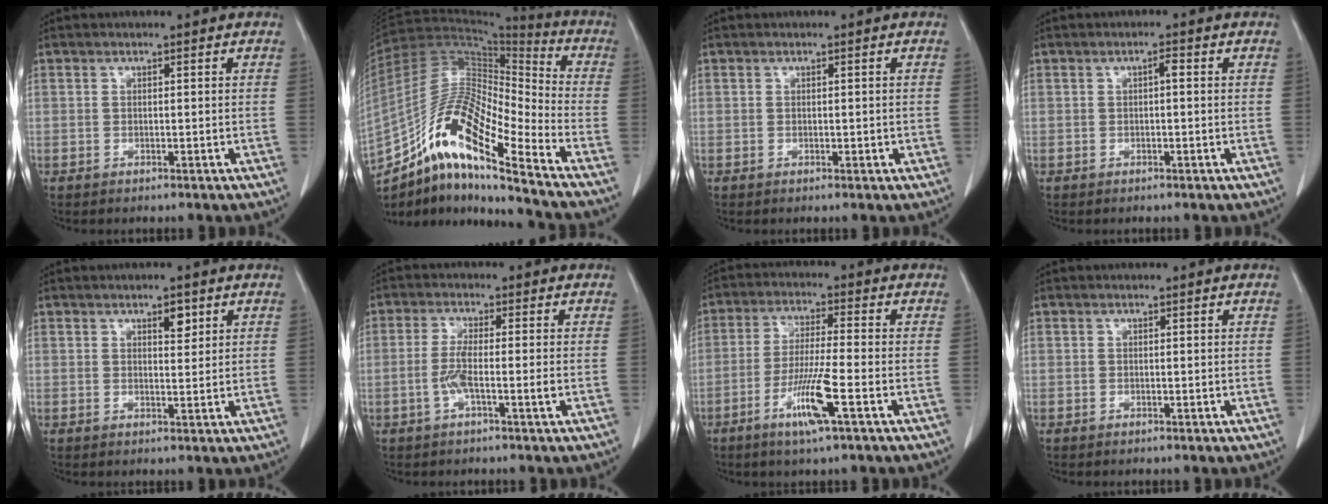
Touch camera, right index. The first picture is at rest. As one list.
[{"total": 18.3, "force": [-12.3, 2.7, 13.3], "torque": [-0.258, 0.016, -0.219]}, {"total": 0.8, "force": [0.0, 0.5, 0.6], "torque": [-0.007, -0.001, 0.001]}, {"total": 1.1, "force": [0.1, 0.2, 1.0], "torque": [-0.016, 0.004, 0.000]}, {"total": 2.3, "force": [1.3, 0.9, 1.7], "torque": [-0.024, -0.005, 0.021]}, {"total": 4.1, "force": [-1.2, -0.1, 3.9], "torque": [-0.080, -0.002, -0.025]}, {"total": 8.4, "force": [-3.7, -0.2, 7.5], "torque": [-0.148, -0.014, -0.072]}, {"total": 0.0}]